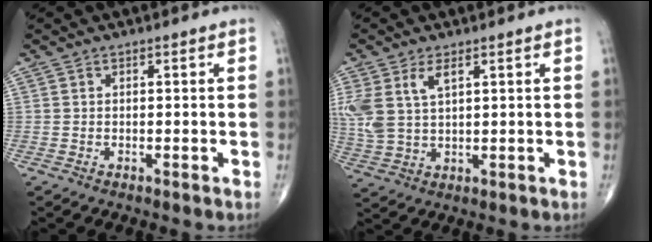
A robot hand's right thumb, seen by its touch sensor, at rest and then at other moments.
{"total": 8.2, "force": [3.3, 4.3, 6.2], "torque": [-0.149, 0.001, 0.074]}